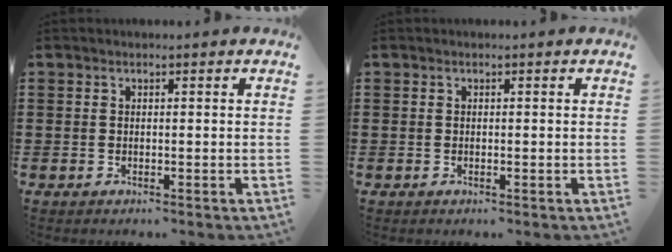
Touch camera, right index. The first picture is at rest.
{"total": 0.0}